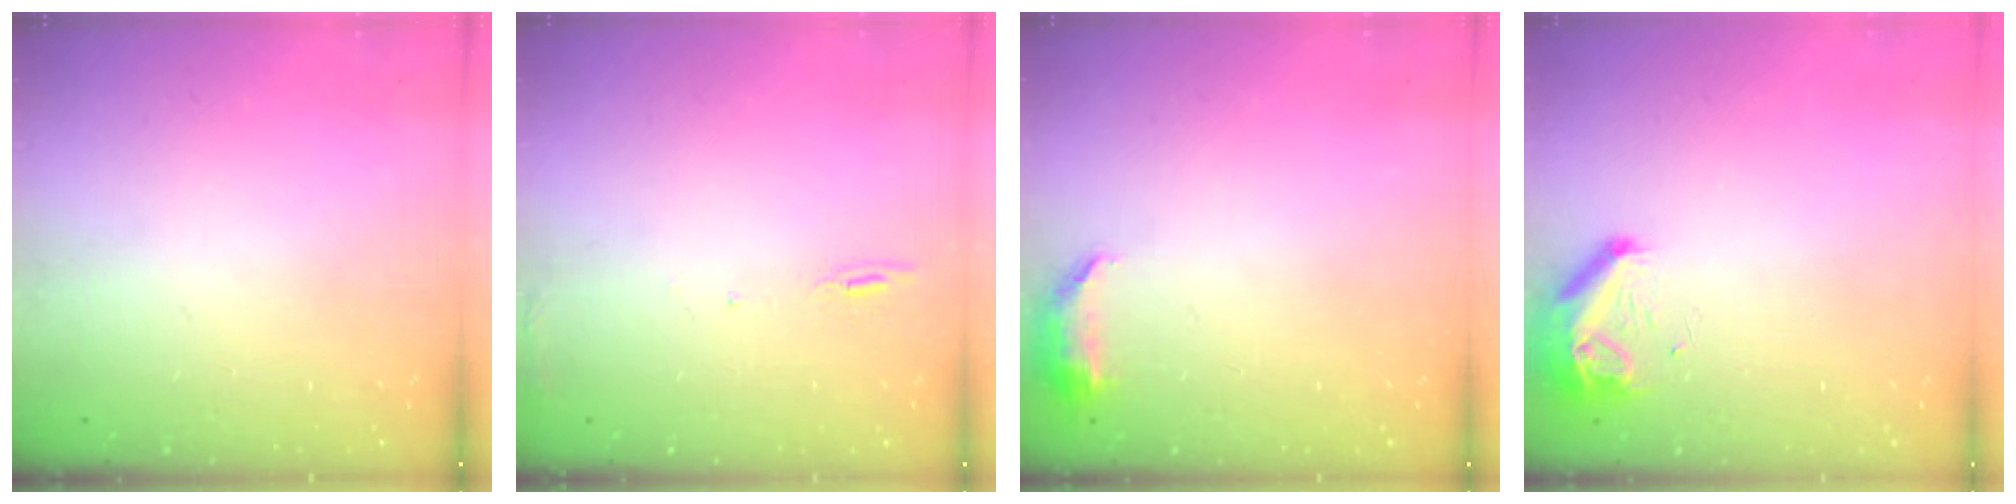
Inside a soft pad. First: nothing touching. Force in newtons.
{"total": 4.9, "press": 4.8, "slide": 0.7}
{"total": 13.0, "press": 7.1, "slide": 10.9}
{"total": 9.6, "press": 8.7, "slide": 4.2}